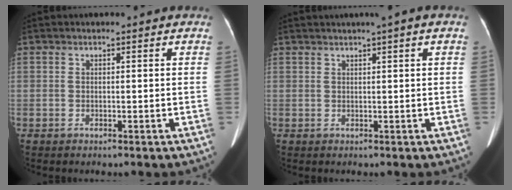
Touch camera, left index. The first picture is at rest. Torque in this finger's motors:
{"motor_torque": [0.42, -1.72, 0.08, 0.05]}